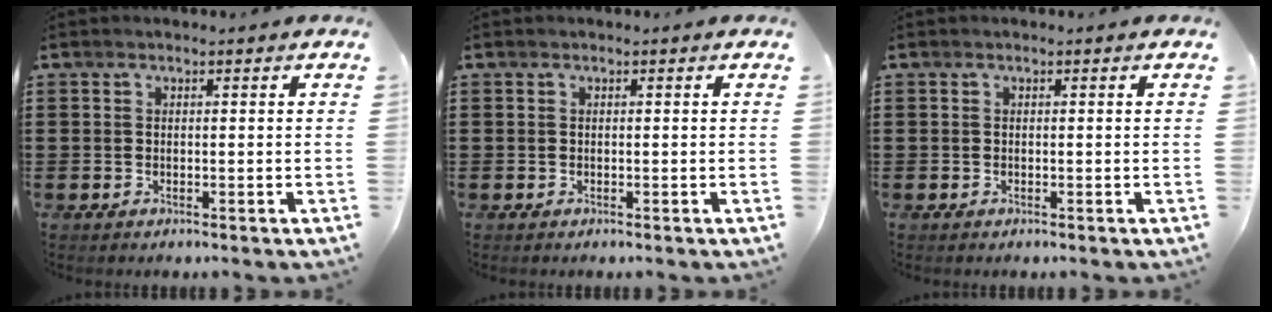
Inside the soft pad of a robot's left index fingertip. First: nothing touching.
{"total": 0.0}
{"total": 0.0}